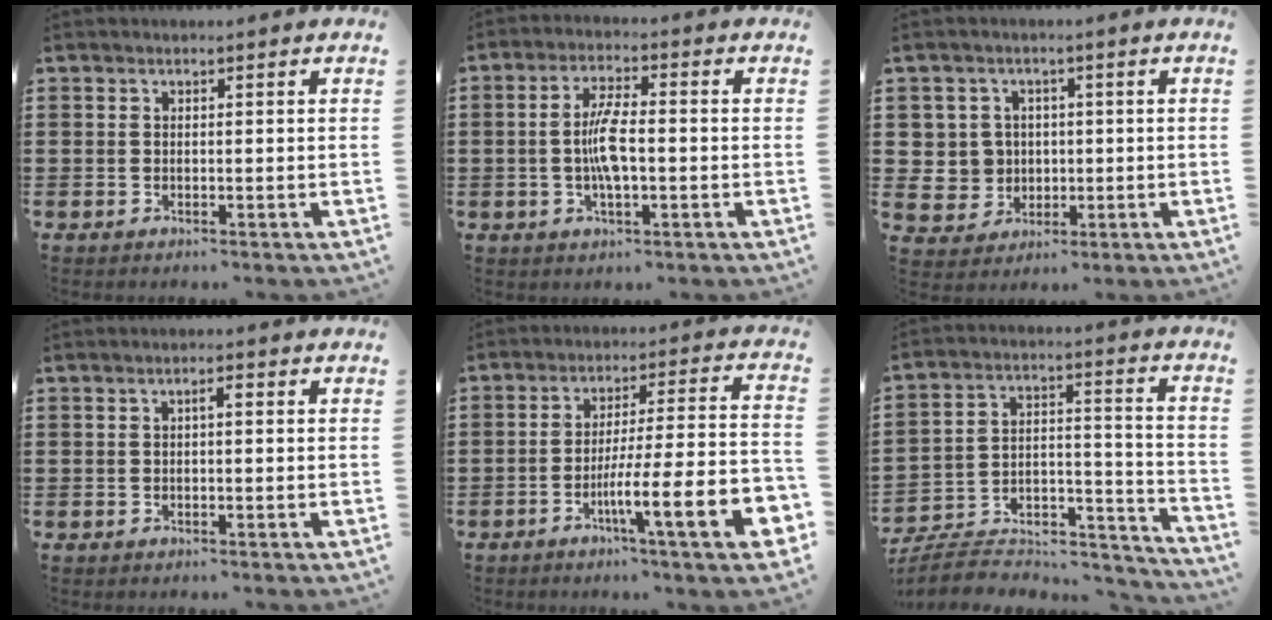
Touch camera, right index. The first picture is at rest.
{"total": 6.3, "force": [-0.7, 1.9, 6.0], "torque": [-0.128, -0.001, -0.021]}
{"total": 4.4, "force": [0.3, 4.4, 0.6], "torque": [-0.035, 0.014, 0.004]}
{"total": 1.3, "force": [0.0, 0.3, 1.2], "torque": [-0.024, 0.004, -0.001]}
{"total": 12.3, "force": [-5.3, 1.4, 11.0], "torque": [-0.191, -0.017, -0.096]}
{"total": 6.1, "force": [-5.2, 2.5, 2.0], "torque": [-0.036, 0.005, -0.101]}